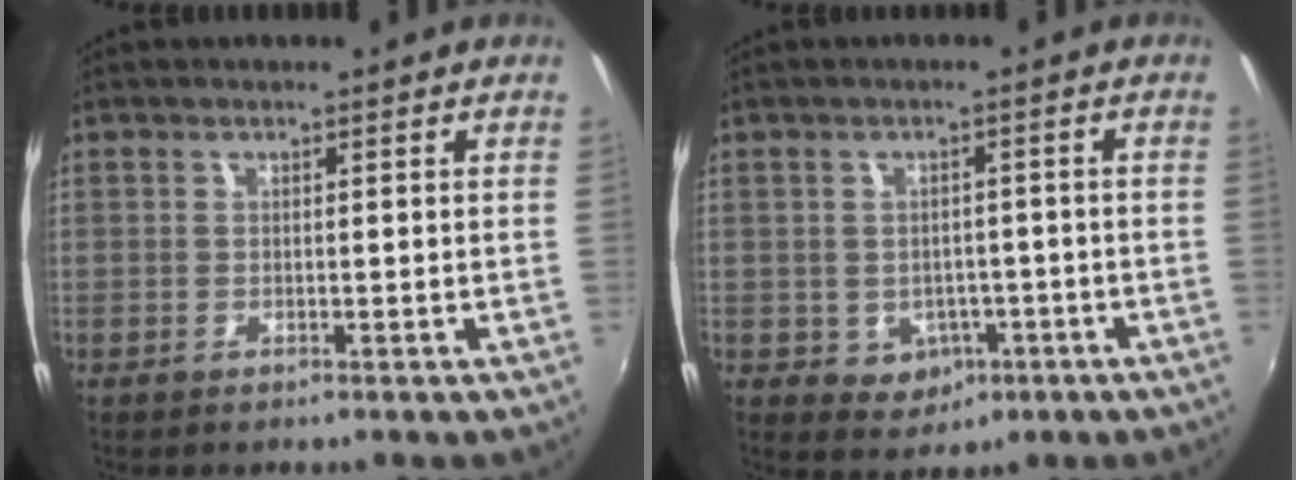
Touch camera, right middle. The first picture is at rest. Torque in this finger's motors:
{"motor_torque": [-0.43, -0.26, 0.03, -0.01]}